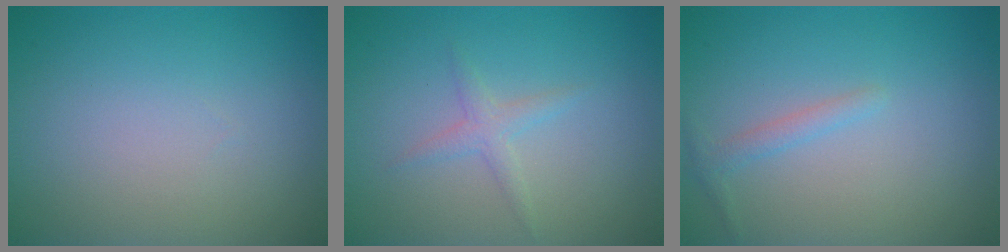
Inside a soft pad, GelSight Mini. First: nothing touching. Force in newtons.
{"total": 1.4, "press": 1.4, "slide": 0.1}
{"total": 1.2, "press": 1.2, "slide": 0.0}